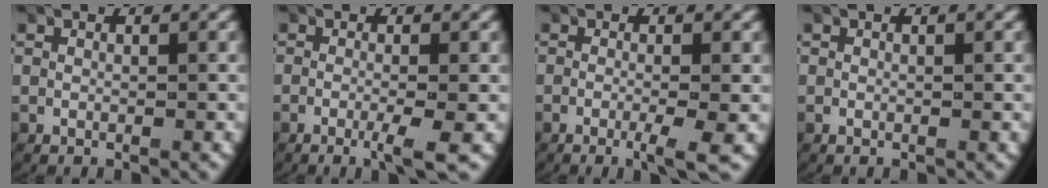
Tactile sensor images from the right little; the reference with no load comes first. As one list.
[{"total": 2.7, "force": [-1.4, 0.1, 2.4], "torque": [-0.036, -0.003, -0.028]}, {"total": 3.0, "force": [-1.4, 0.1, 2.6], "torque": [-0.033, -0.003, -0.029]}, {"total": 0.0}]